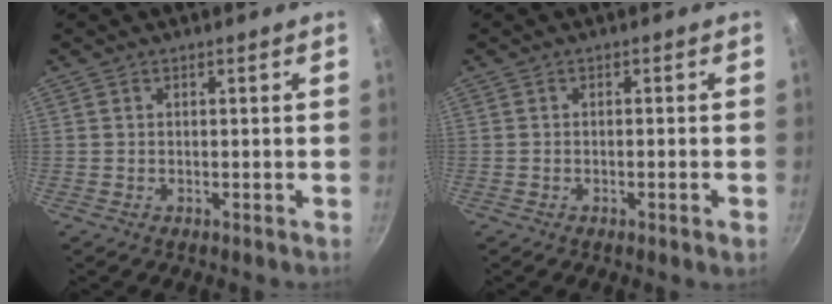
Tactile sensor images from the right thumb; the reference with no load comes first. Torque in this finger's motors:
{"motor_torque": [-0.15, 0.18, -0.31, -0.14, -0.07]}